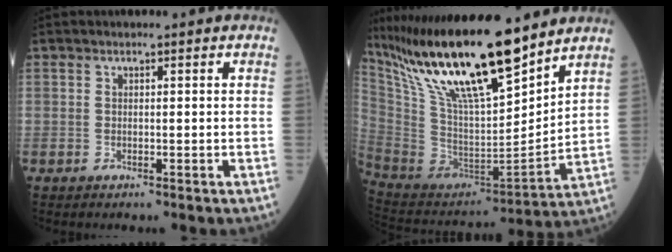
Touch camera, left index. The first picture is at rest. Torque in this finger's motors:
{"motor_torque": [0.56, -0.54, 0.71, 0.15]}